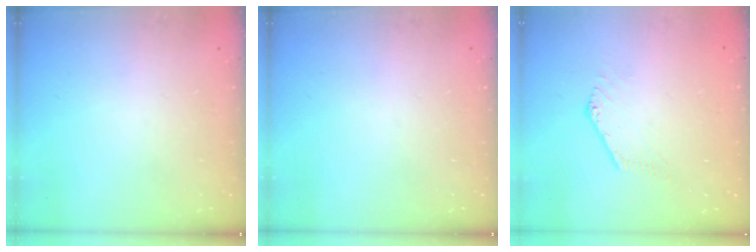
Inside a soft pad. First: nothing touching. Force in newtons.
{"total": 0.0}
{"total": 0.0}